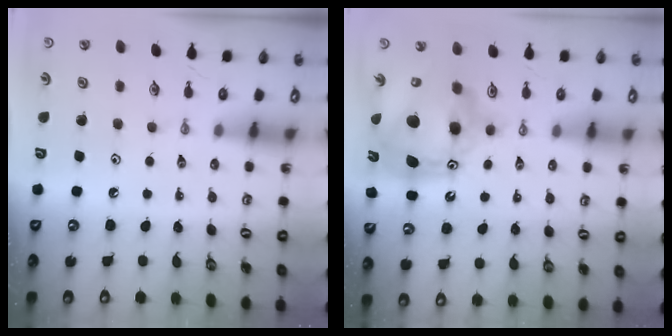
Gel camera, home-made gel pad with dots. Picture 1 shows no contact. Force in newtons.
{"total": 16.2, "press": 16.1, "slide": 1.5}